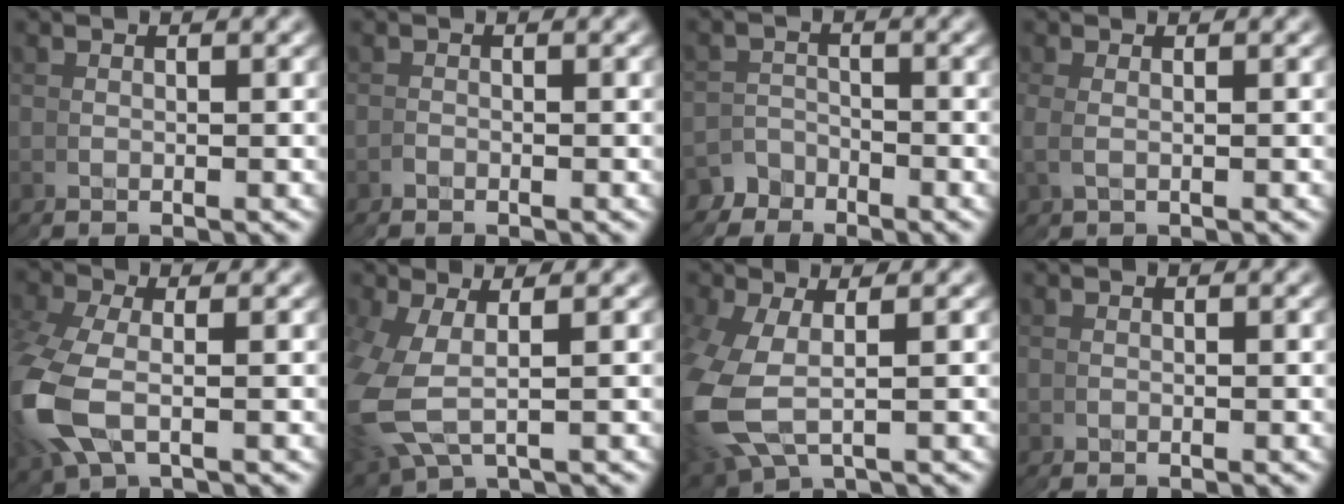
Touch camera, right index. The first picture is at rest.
{"total": 1.9, "force": [-1.0, -0.4, -1.5], "torque": [0.022, 0.002, -0.020]}
{"total": 4.4, "force": [-3.1, -0.1, -3.1], "torque": [0.068, 0.009, -0.067]}
{"total": 0.8, "force": [0.3, -0.7, -0.1], "torque": [-0.007, 0.004, 0.005]}
{"total": 3.6, "force": [-0.7, 3.4, 1.1], "torque": [-0.091, -0.025, 0.003]}
{"total": 5.0, "force": [-0.9, 4.2, 2.4], "torque": [-0.097, -0.026, 0.006]}
{"total": 5.9, "force": [-1.5, 5.1, 2.8], "torque": [-0.106, -0.033, -0.002]}
{"total": 0.5, "force": [-0.3, 0.1, -0.4], "torque": [0.005, -0.003, -0.003]}